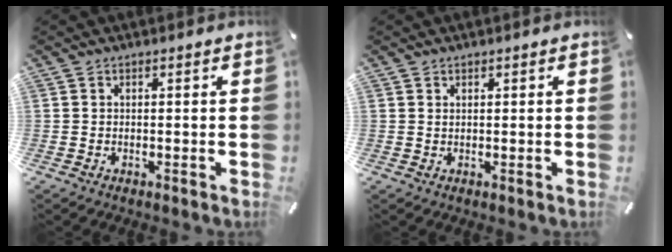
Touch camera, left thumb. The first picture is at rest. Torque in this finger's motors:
{"motor_torque": [-0.28, -0.70, -0.02, 0.10, 0.00]}